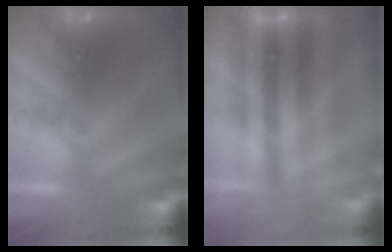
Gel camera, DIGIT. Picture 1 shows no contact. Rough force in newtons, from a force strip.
{"total": 1.9}